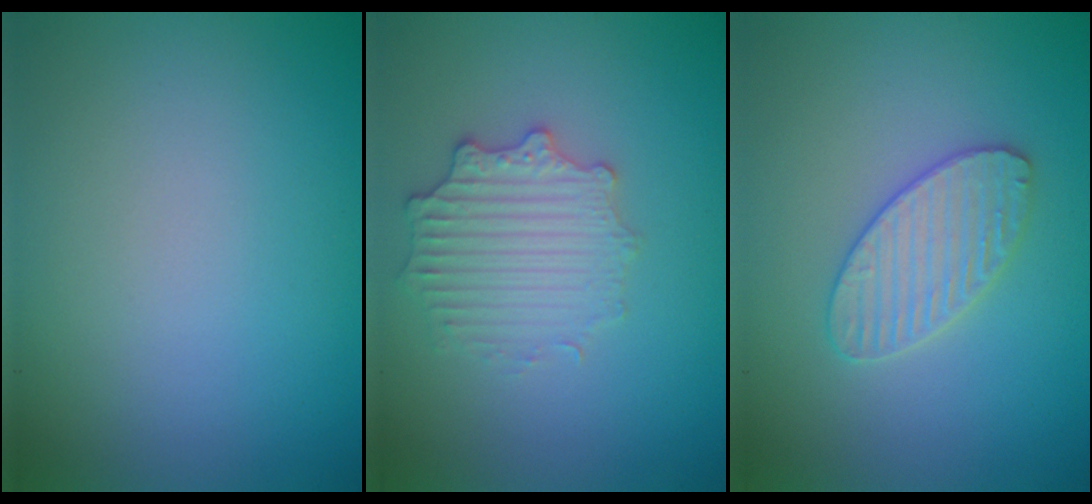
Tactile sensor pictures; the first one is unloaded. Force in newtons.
{"total": 2.7, "press": 2.6, "slide": 0.5}
{"total": 3.2, "press": 3.2, "slide": 0.3}